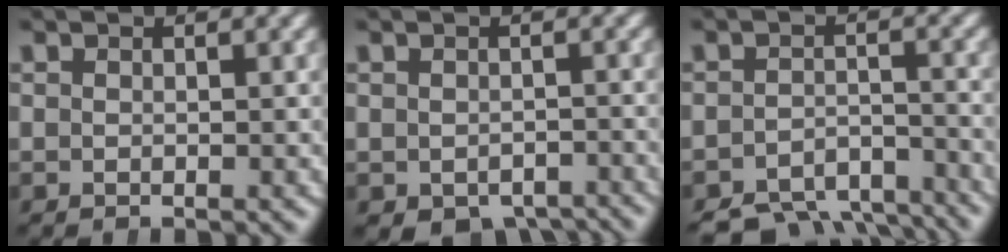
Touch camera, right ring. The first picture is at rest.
{"total": 5.2, "force": [-4.2, 2.6, 1.6], "torque": [-0.010, -0.023, -0.057]}
{"total": 7.2, "force": [-6.3, 2.5, 2.3], "torque": [-0.014, -0.019, -0.106]}